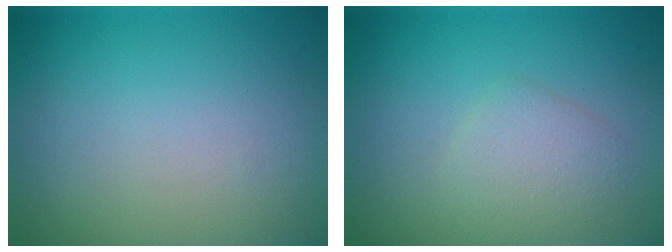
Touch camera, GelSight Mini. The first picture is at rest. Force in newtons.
{"total": 2.2, "press": 2.2, "slide": 0.1}